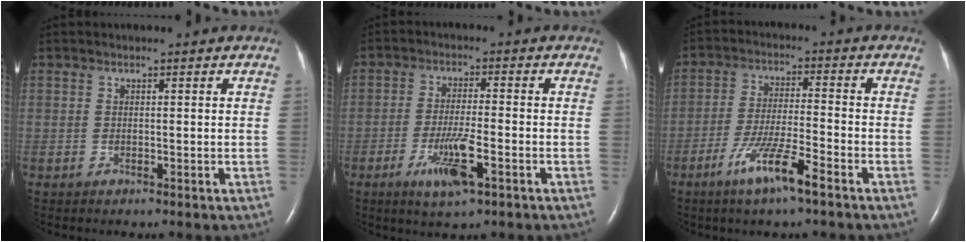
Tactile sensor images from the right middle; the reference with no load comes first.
{"total": 6.9, "force": [-3.2, 0.8, 6.1], "torque": [-0.121, -0.012, -0.054]}
{"total": 8.2, "force": [-4.9, 0.2, 6.5], "torque": [-0.131, -0.014, -0.093]}